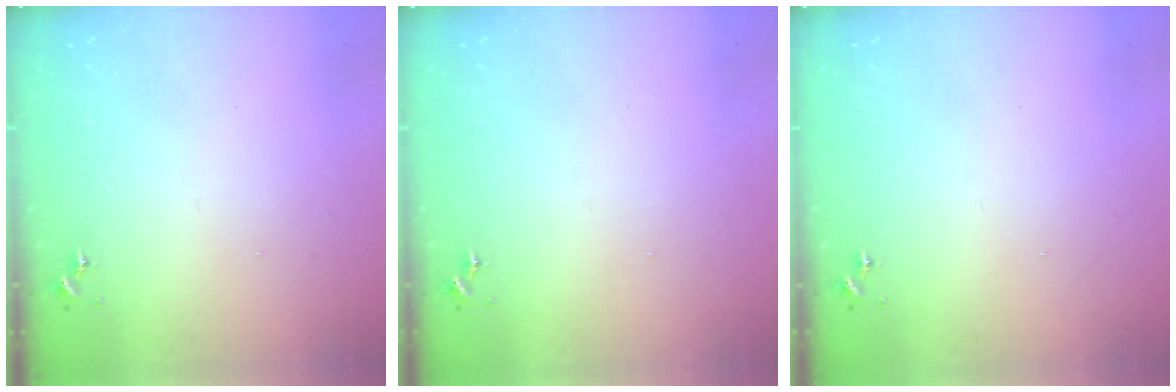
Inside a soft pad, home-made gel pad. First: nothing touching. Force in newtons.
{"total": 0.0}
{"total": 0.0}